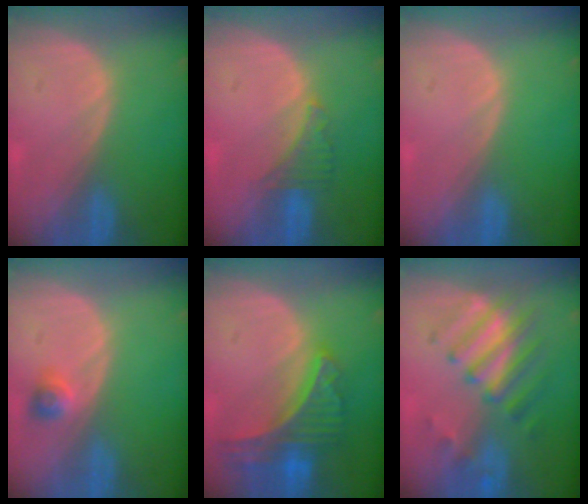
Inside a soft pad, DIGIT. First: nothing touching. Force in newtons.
{"total": 2.9, "press": 2.9, "slide": 0.6}
{"total": 0.0}
{"total": 2.2, "press": 2.1, "slide": 0.8}
{"total": 8.9, "press": 7.6, "slide": 4.5}
{"total": 7.8, "press": 7.3, "slide": 2.6}